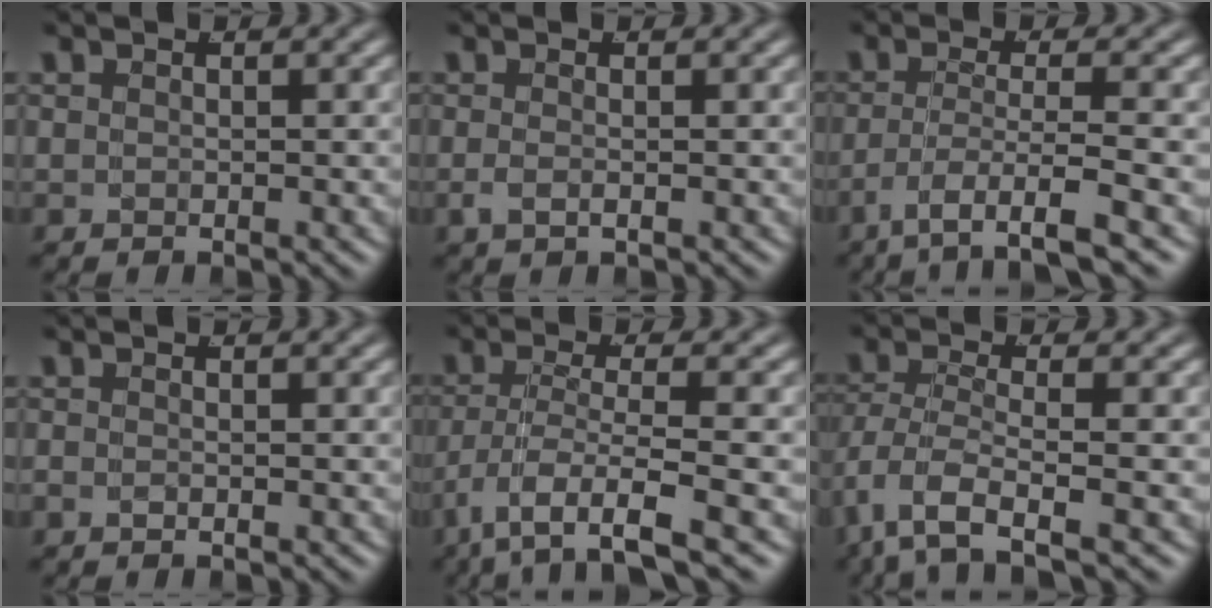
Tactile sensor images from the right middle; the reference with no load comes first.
{"total": 1.1, "force": [-0.6, -0.7, 0.7], "torque": [-0.016, 0.002, -0.008]}
{"total": 5.2, "force": [-3.7, -0.2, 3.6], "torque": [-0.066, -0.013, -0.054]}
{"total": 0.7, "force": [-0.5, -0.3, 0.1], "torque": [-0.009, 0.002, -0.012]}
{"total": 5.5, "force": [-3.3, 1.1, 4.3], "torque": [-0.099, -0.028, -0.039]}
{"total": 3.9, "force": [-2.0, 1.1, 3.1], "torque": [-0.101, -0.036, -0.017]}